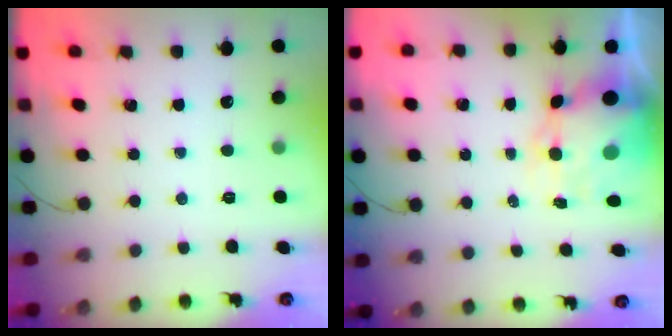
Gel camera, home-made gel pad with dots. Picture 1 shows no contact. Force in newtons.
{"total": 8.9, "press": 8.6, "slide": 2.3}